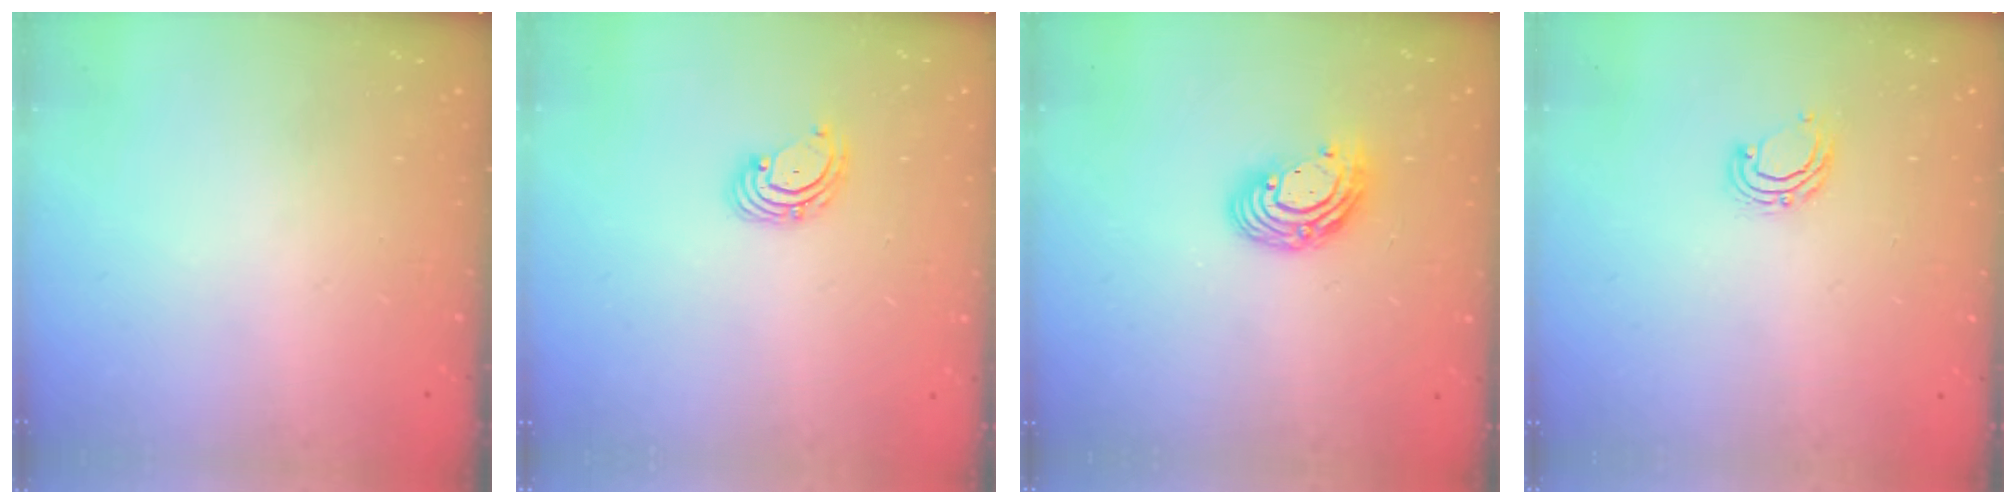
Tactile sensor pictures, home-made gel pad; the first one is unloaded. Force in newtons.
{"total": 3.3, "press": 3.2, "slide": 0.5}
{"total": 9.9, "press": 9.9, "slide": 0.8}
{"total": 5.6, "press": 5.6, "slide": 1.0}